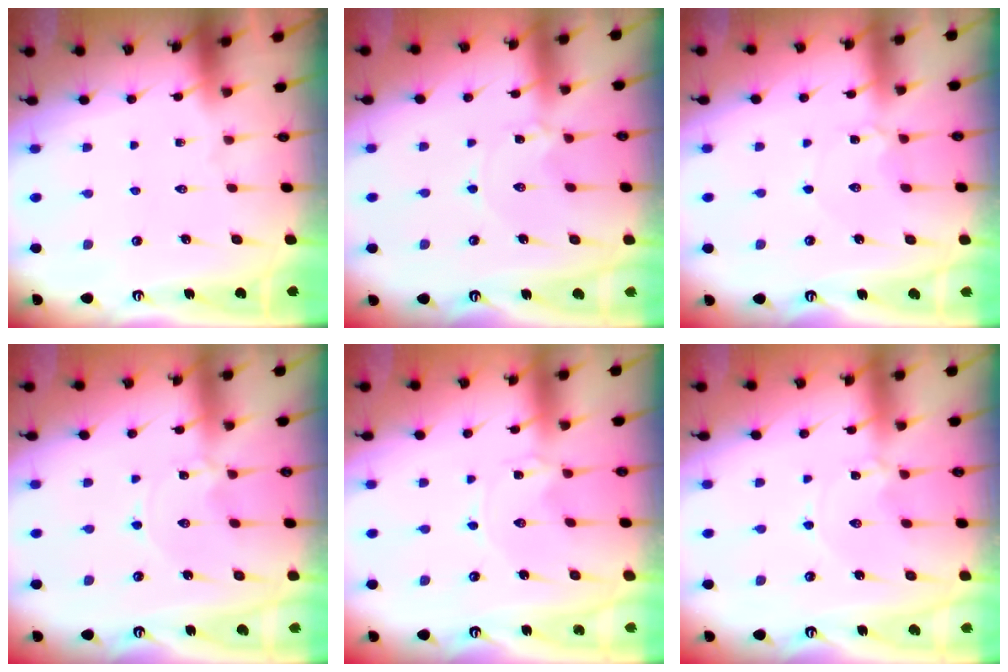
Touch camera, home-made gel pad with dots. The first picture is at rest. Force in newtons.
{"total": 1.9, "press": 1.9, "slide": 0.3}
{"total": 3.1, "press": 3.1, "slide": 0.3}
{"total": 0.0}
{"total": 0.0}
{"total": 1.1, "press": 1.0, "slide": 0.1}